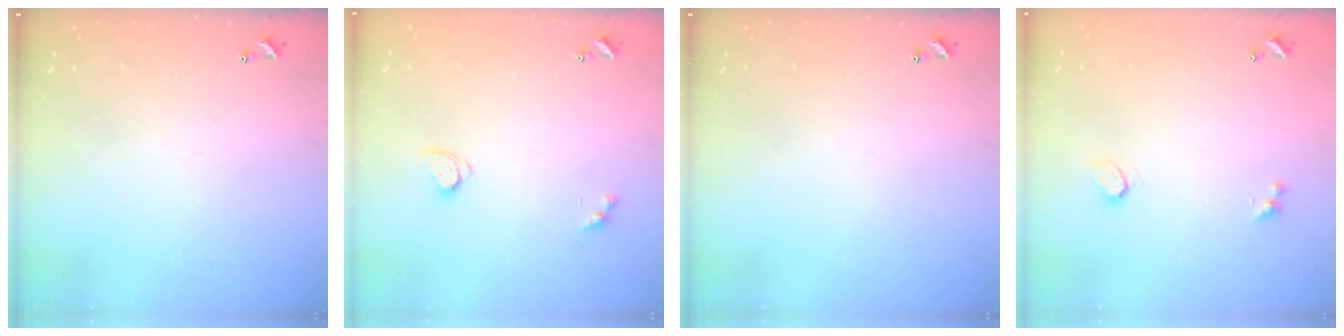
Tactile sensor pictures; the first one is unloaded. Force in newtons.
{"total": 2.8, "press": 2.8, "slide": 0.3}
{"total": 0.0}
{"total": 0.9, "press": 0.8, "slide": 0.4}